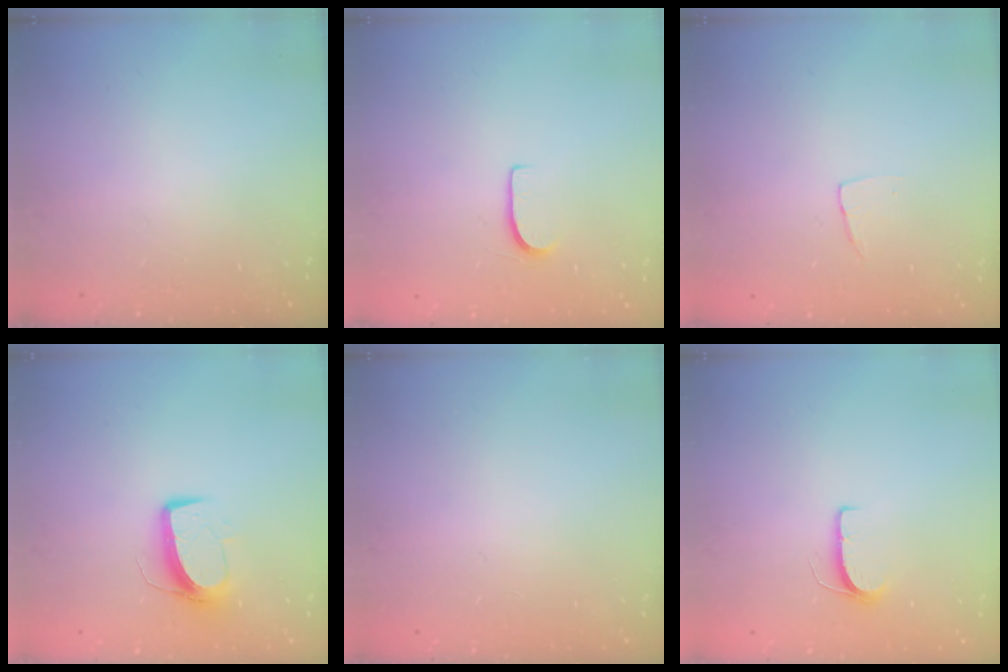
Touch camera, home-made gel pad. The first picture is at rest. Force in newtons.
{"total": 5.8, "press": 5.8, "slide": 0.4}
{"total": 3.3, "press": 3.3, "slide": 0.2}
{"total": 9.9, "press": 9.9, "slide": 0.4}
{"total": 0.0}
{"total": 6.1, "press": 6.1, "slide": 0.5}